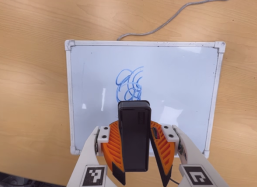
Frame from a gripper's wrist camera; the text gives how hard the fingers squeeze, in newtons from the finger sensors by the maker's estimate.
{"total": 10.2, "left": 9.4, "right": 10.9}